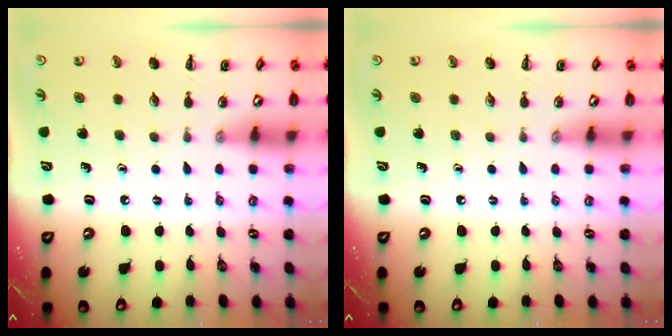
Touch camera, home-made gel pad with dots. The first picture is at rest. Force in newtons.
{"total": 0.0}